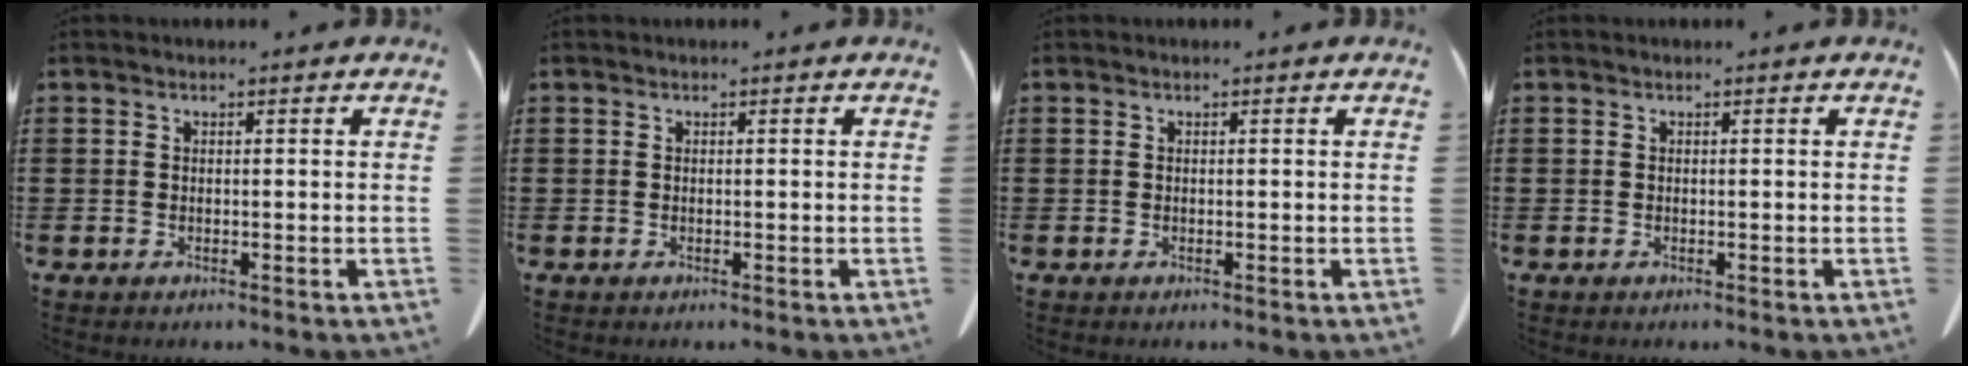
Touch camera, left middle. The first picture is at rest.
{"total": 0.0}
{"total": 0.0}
{"total": 0.0}